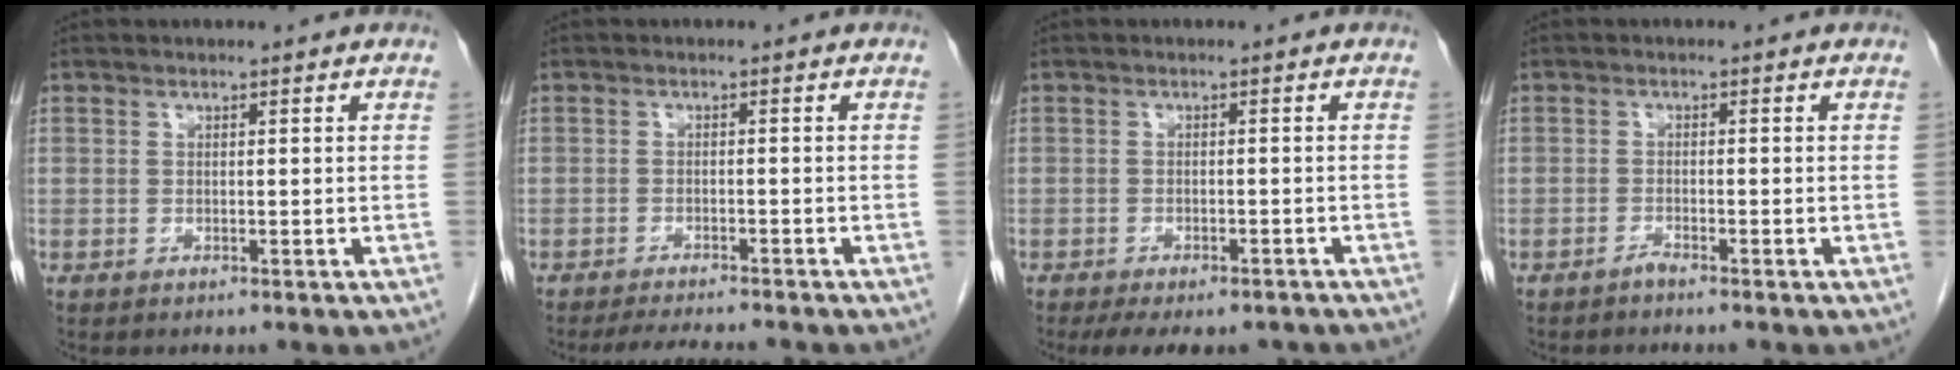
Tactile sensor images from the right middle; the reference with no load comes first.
{"total": 6.9, "force": [-6.2, 0.7, 2.9], "torque": [-0.041, -0.015, -0.092]}
{"total": 9.5, "force": [-7.6, 3.6, 4.3], "torque": [-0.065, -0.005, -0.097]}
{"total": 1.0, "force": [-0.9, -0.2, 0.3], "torque": [-0.007, 0.000, -0.017]}